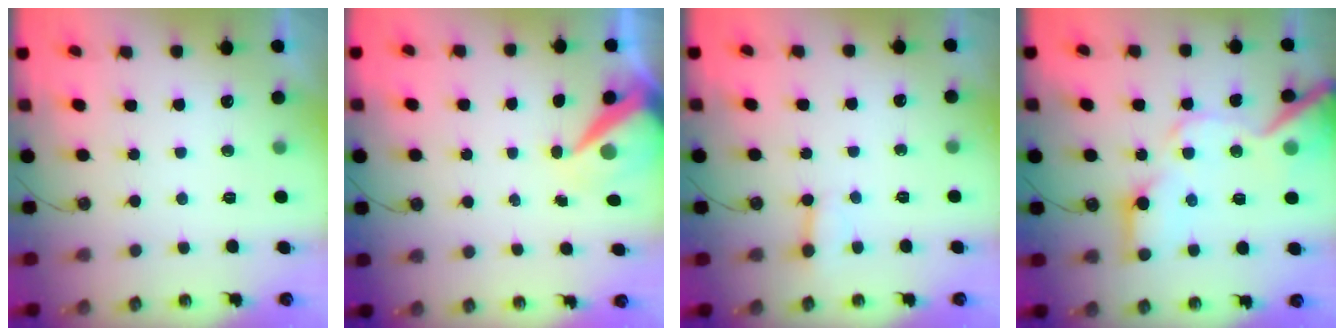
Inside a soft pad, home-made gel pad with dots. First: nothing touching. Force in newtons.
{"total": 9.7, "press": 9.6, "slide": 0.9}
{"total": 1.9, "press": 1.9, "slide": 0.1}
{"total": 17.4, "press": 17.3, "slide": 2.1}